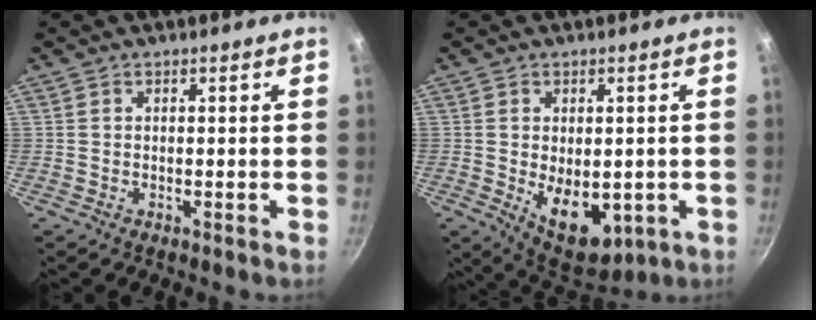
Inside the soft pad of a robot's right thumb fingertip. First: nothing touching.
{"total": 11.2, "force": [-1.9, 6.7, 8.8], "torque": [-0.099, -0.013, -0.008]}